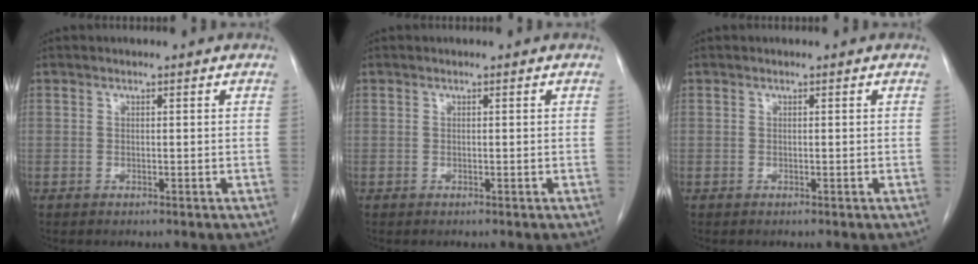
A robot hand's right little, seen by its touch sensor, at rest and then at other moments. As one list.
[{"total": 0.0}, {"total": 0.0}]